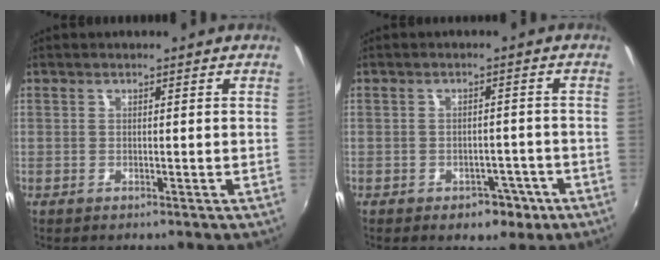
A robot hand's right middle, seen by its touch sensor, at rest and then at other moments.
{"total": 5.0, "force": [-2.9, 3.4, 2.2], "torque": [-0.047, 0.002, -0.026]}